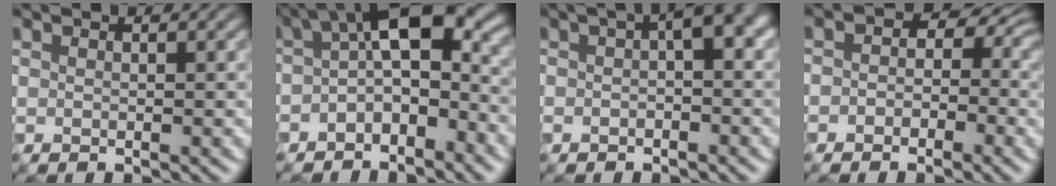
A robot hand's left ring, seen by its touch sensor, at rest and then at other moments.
{"total": 6.8, "force": [-1.2, 2.9, 6.0], "torque": [-0.099, 0.024, -0.039]}
{"total": 3.5, "force": [0.2, 1.1, 3.3], "torque": [-0.043, 0.013, -0.003]}
{"total": 3.9, "force": [-0.4, 3.1, 2.3], "torque": [-0.002, 0.014, -0.027]}